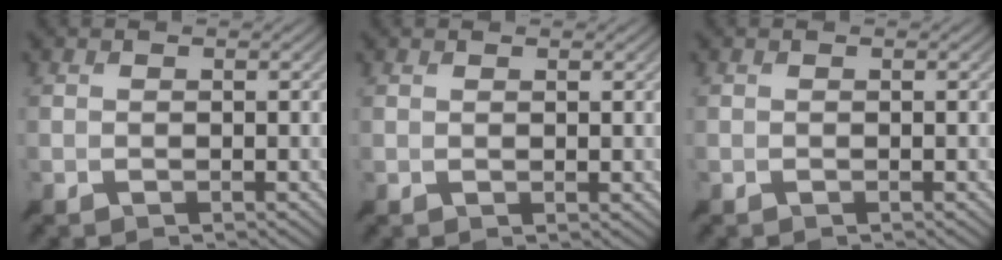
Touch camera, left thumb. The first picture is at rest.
{"total": 1.6, "force": [1.5, -0.6, 0.1], "torque": [0.001, 0.009, 0.021]}
{"total": 0.0}